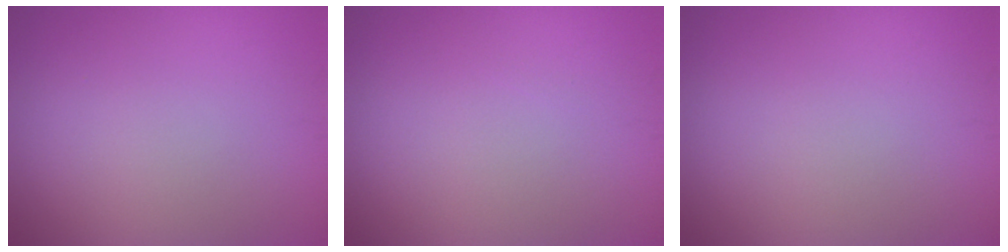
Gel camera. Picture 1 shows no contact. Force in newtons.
{"total": 0.0}
{"total": 0.0}